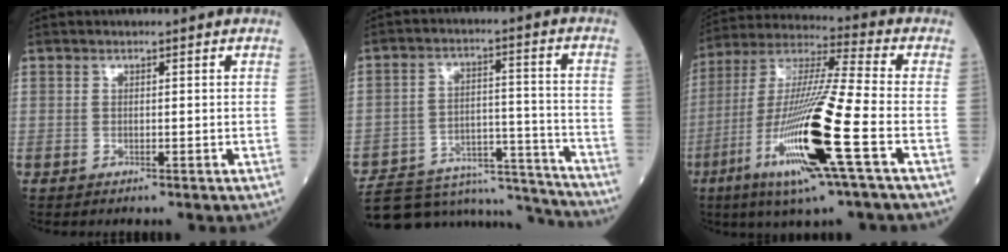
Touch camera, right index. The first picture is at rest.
{"total": 22.0, "force": [-20.8, 4.1, 5.9], "torque": [-0.091, 0.023, -0.304]}
{"total": 22.0, "force": [-7.9, 0.9, 20.5], "torque": [-0.436, -0.041, -0.154]}